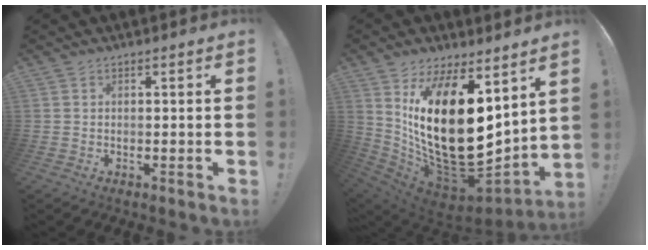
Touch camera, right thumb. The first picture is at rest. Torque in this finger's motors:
{"motor_torque": [-0.23, 2.59, 2.55, 0.22, 0.93]}